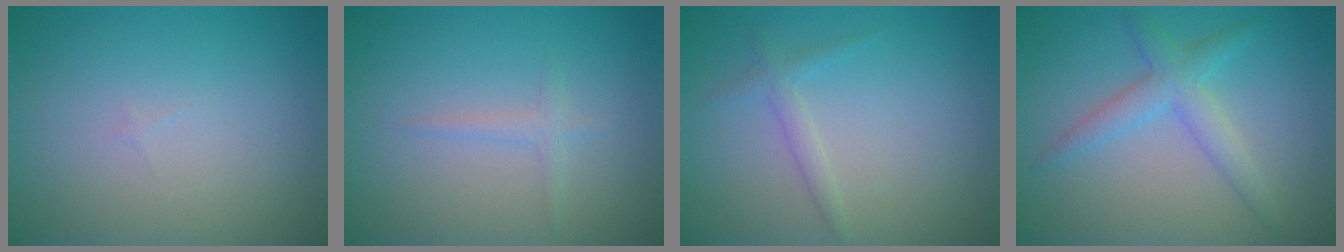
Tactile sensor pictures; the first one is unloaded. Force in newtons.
{"total": 1.1, "press": 1.1, "slide": 0.0}
{"total": 1.3, "press": 1.3, "slide": 0.1}
{"total": 3.0, "press": 3.0, "slide": 0.1}